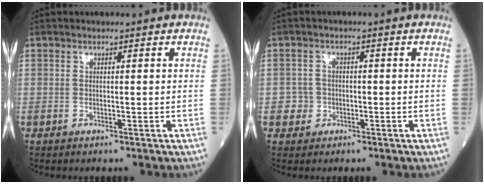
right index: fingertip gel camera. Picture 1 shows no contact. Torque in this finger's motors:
{"motor_torque": [-0.12, -0.17, 0.09, -0.01]}